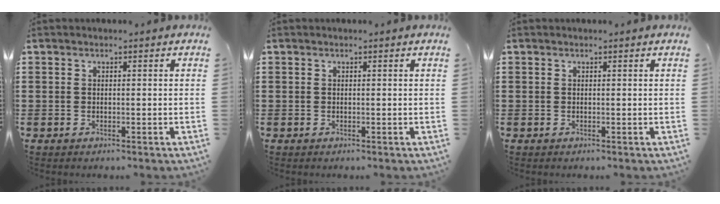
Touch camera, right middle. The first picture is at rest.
{"total": 0.0}
{"total": 0.0}